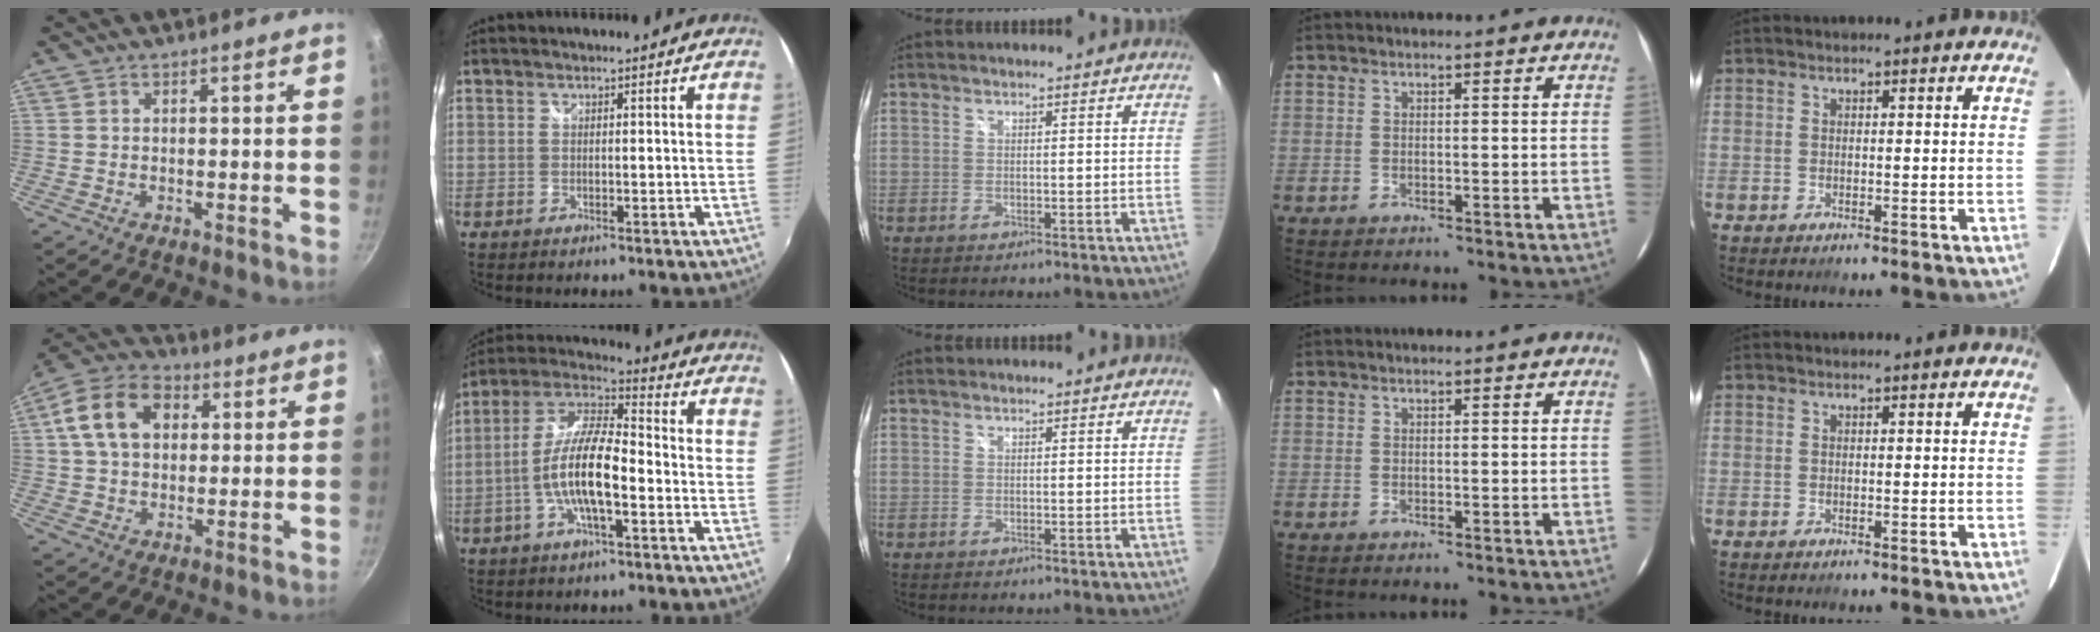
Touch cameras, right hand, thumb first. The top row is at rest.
{"thumb": {"total": 12.8, "force": [3.1, 9.2, 8.4], "torque": [-0.128, 0.018, 0.036]}, "index": {"total": 12.0, "force": [-3.6, 3.4, 10.9], "torque": [-0.226, 0.004, -0.069]}}